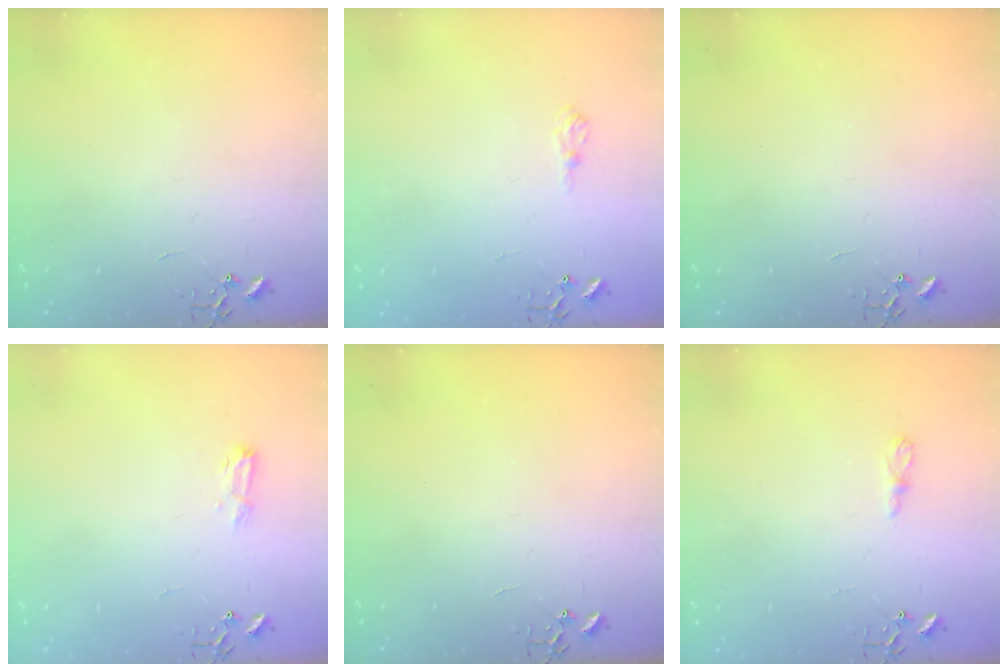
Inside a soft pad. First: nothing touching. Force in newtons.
{"total": 6.5, "press": 6.5, "slide": 0.9}
{"total": 0.0}
{"total": 7.7, "press": 7.6, "slide": 0.9}
{"total": 0.0}
{"total": 4.5, "press": 4.5, "slide": 0.5}